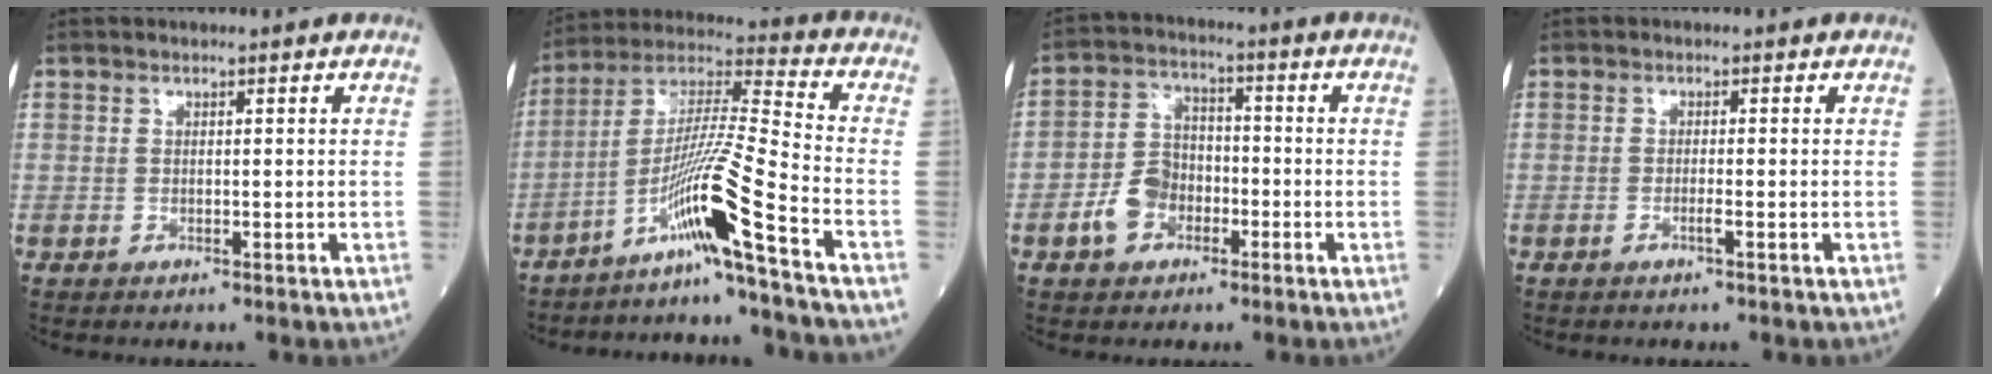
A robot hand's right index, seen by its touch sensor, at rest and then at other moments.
{"total": 12.6, "force": [-7.5, -3.0, 9.7], "torque": [-0.190, 0.000, -0.142]}
{"total": 6.7, "force": [-2.9, 4.8, 3.6], "torque": [-0.083, 0.017, -0.055]}
{"total": 1.1, "force": [-0.7, -0.2, 0.8], "torque": [-0.016, 0.000, -0.015]}